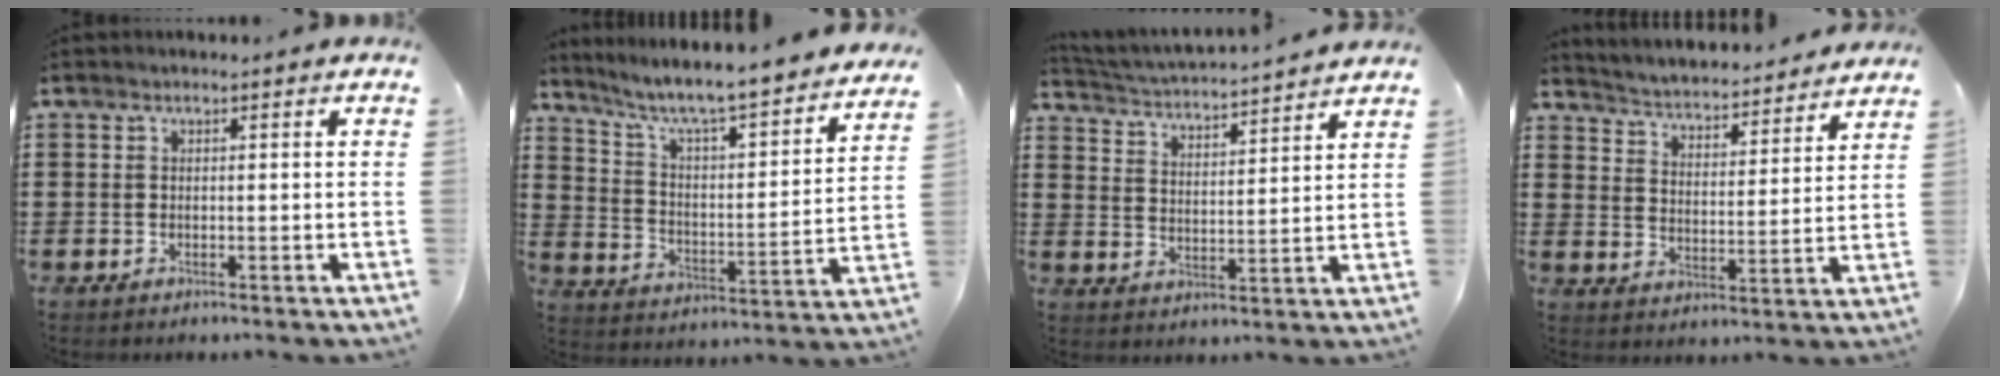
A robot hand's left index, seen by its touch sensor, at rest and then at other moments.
{"total": 5.9, "force": [5.0, 0.0, 3.2], "torque": [-0.084, -0.047, 0.076]}
{"total": 3.8, "force": [3.7, -0.6, 0.3], "torque": [-0.028, -0.034, 0.058]}
{"total": 3.5, "force": [3.5, -0.3, 0.0], "torque": [-0.022, -0.037, 0.052]}